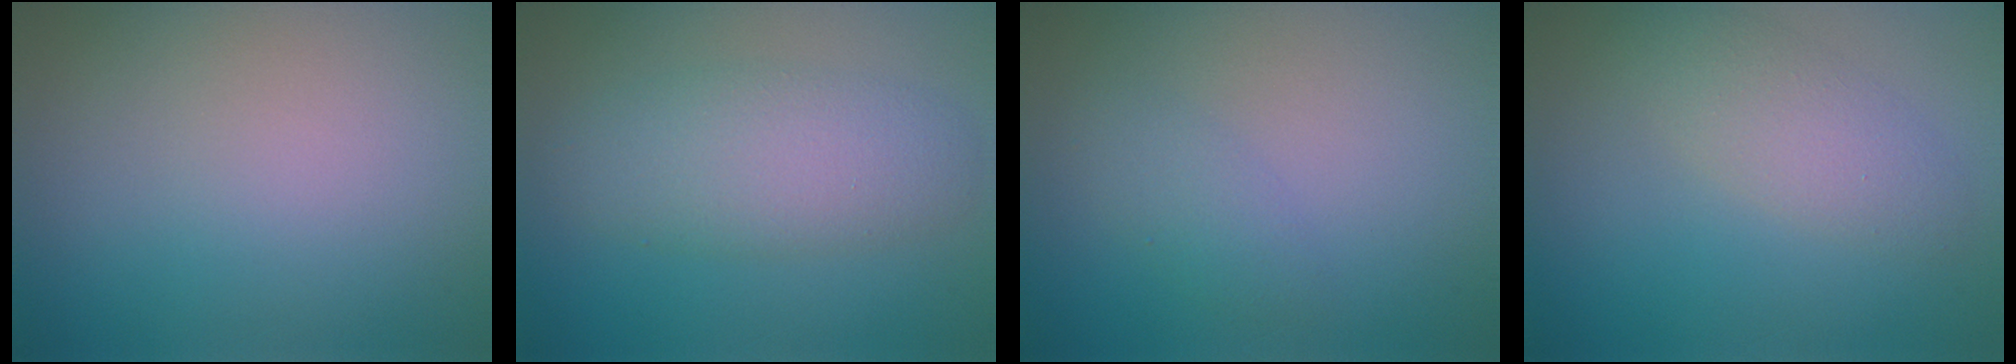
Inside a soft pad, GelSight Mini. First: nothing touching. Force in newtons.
{"total": 4.7, "press": 4.7, "slide": 0.1}
{"total": 0.7, "press": 0.7, "slide": 0.1}
{"total": 2.8, "press": 2.8, "slide": 0.1}